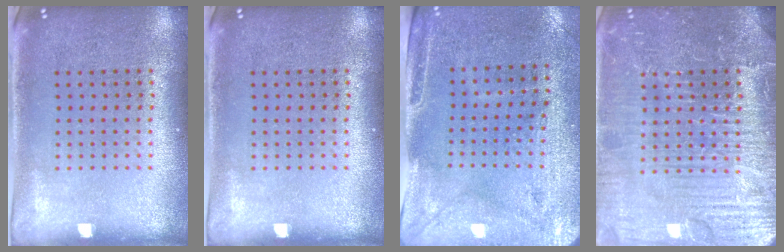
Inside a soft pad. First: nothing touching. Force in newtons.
{"total": 0.0}
{"total": 3.0, "press": 2.5, "slide": 1.5}
{"total": 7.5, "press": 7.4, "slide": 0.9}